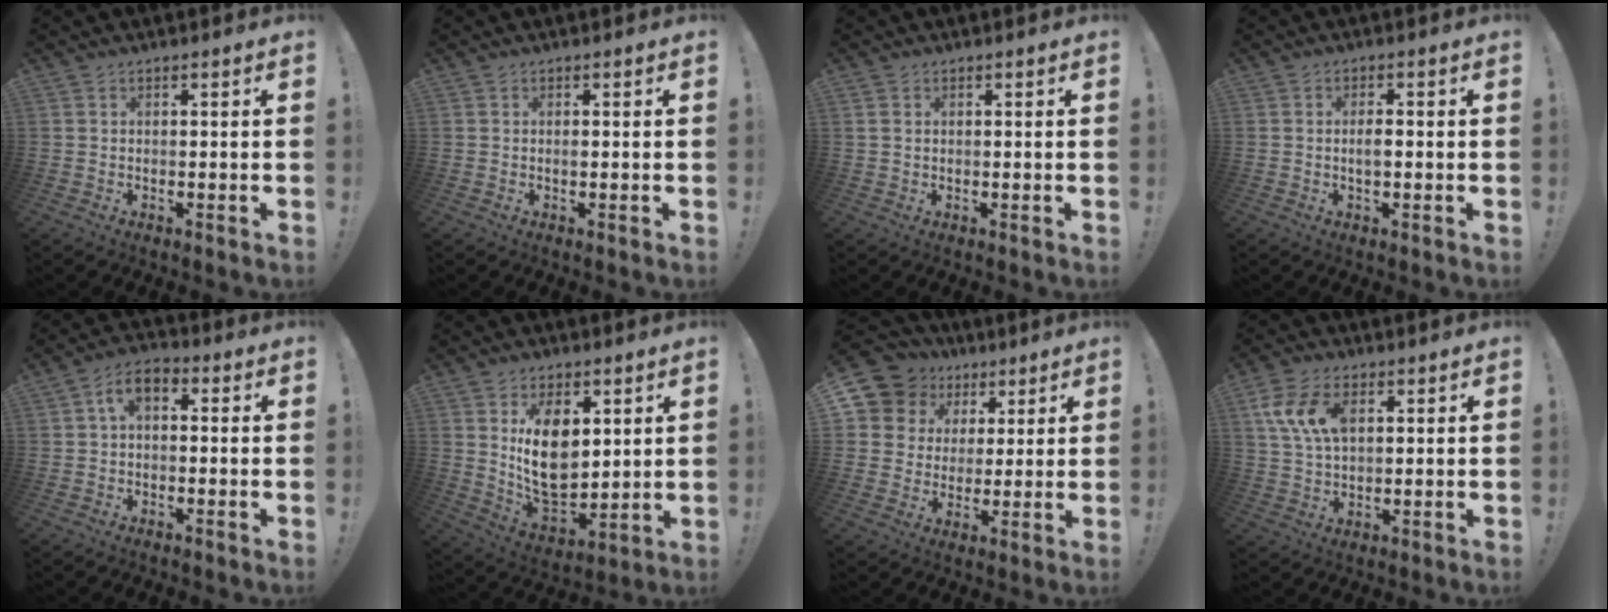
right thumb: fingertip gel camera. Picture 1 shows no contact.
{"total": 0.0}
{"total": 1.1, "force": [0.5, 0.9, 0.6], "torque": [-0.018, 0.006, 0.010]}
{"total": 2.8, "force": [-0.5, 1.1, 2.5], "torque": [-0.041, 0.005, -0.012]}
{"total": 5.3, "force": [0.5, 3.0, 4.3], "torque": [-0.072, 0.006, 0.012]}
{"total": 15.6, "force": [4.4, 10.2, 11.0], "torque": [-0.179, -0.035, 0.083]}
{"total": 10.9, "force": [5.4, 9.1, 3.0], "torque": [-0.051, -0.034, 0.113]}
{"total": 11.0, "force": [3.8, 6.6, 7.9], "torque": [-0.164, 0.003, 0.070]}